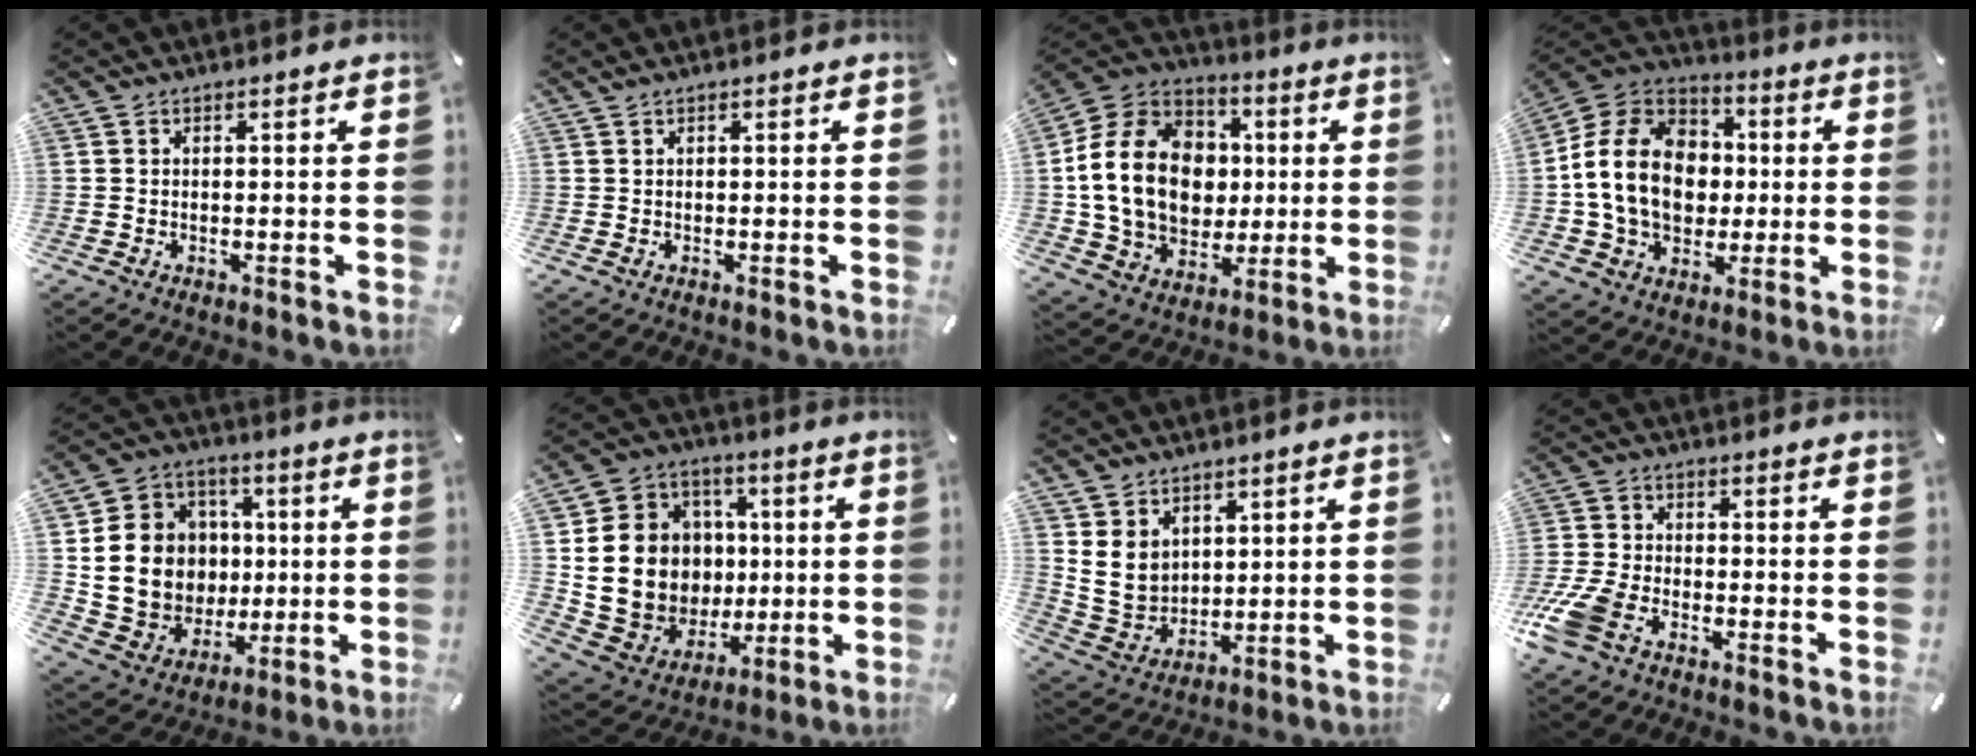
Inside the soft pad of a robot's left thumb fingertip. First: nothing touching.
{"total": 0.5, "force": [0.2, 0.1, 0.5], "torque": [-0.008, -0.001, 0.003]}
{"total": 20.4, "force": [1.0, 16.6, 11.8], "torque": [-0.245, 0.017, 0.026]}
{"total": 18.2, "force": [-0.5, 14.9, 10.6], "torque": [-0.221, 0.022, -0.006]}
{"total": 16.5, "force": [1.7, 15.2, 6.2], "torque": [-0.114, -0.001, 0.054]}
{"total": 18.8, "force": [2.4, 17.0, 7.8], "torque": [-0.155, -0.013, 0.078]}
{"total": 8.9, "force": [3.9, 7.7, 2.2], "torque": [-0.071, -0.029, 0.077]}
{"total": 8.6, "force": [-4.8, 5.0, 5.2], "torque": [-0.125, 0.010, -0.092]}